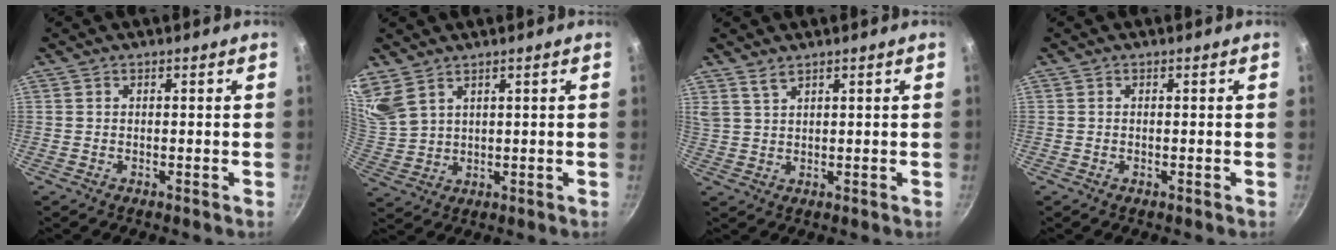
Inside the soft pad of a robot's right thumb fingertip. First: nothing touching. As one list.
[{"total": 7.5, "force": [5.6, 3.3, 3.6], "torque": [-0.068, -0.022, 0.127]}, {"total": 2.9, "force": [2.3, 0.9, 1.5], "torque": [-0.031, -0.005, 0.052]}, {"total": 0.0}]